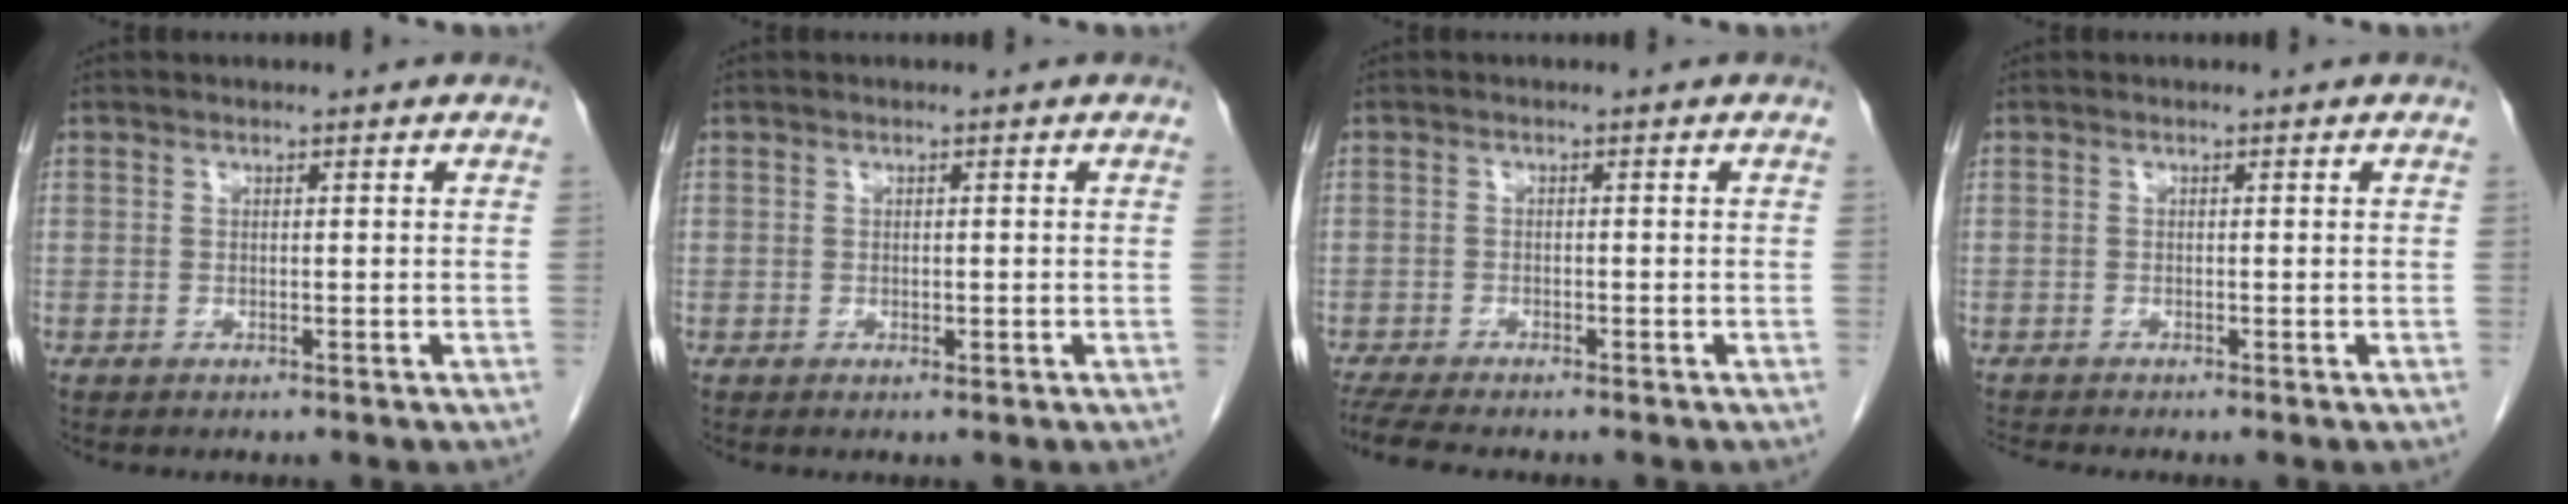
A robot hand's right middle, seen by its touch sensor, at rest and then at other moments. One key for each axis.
{"total": 0.6, "fx": -0.2, "fy": 0.4, "fz": 0.4, "tx": -0.006, "ty": -0.001, "tz": 0.000}
{"total": 6.6, "fx": -5.6, "fy": 1.1, "fz": 3.3, "tx": -0.058, "ty": -0.011, "tz": -0.088}
{"total": 1.2, "fx": -1.0, "fy": -0.7, "fz": 0.0, "tx": -0.012, "ty": -0.008, "tz": -0.020}